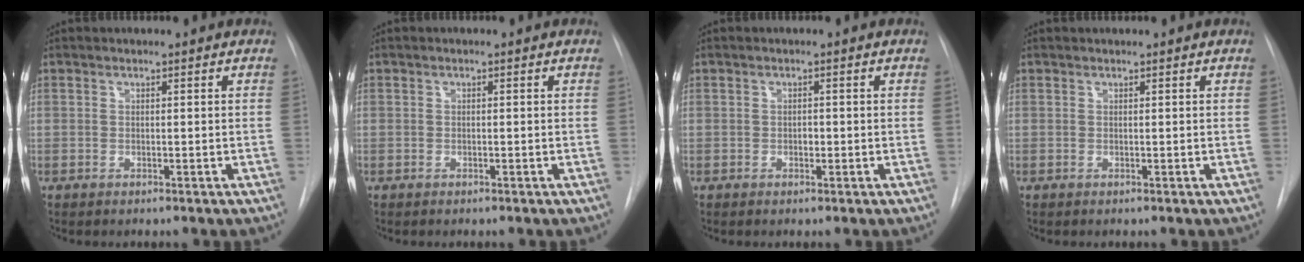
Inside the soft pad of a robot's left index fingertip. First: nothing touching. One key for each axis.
{"total": 0.0}
{"total": 0.7, "fx": -0.1, "fy": 0.5, "fz": 0.4, "tx": -0.007, "ty": 0.000, "tz": -0.004}
{"total": 0.7, "fx": 0.7, "fy": 0.0, "fz": 0.1, "tx": -0.004, "ty": 0.014, "tz": 0.016}